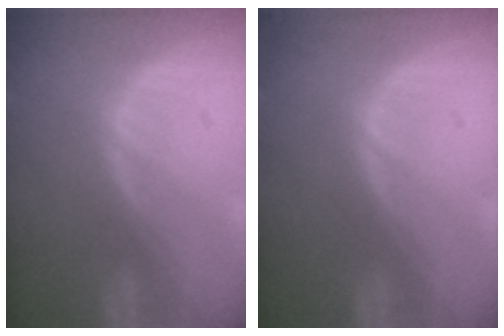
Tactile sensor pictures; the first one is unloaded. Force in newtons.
{"total": 0.0}